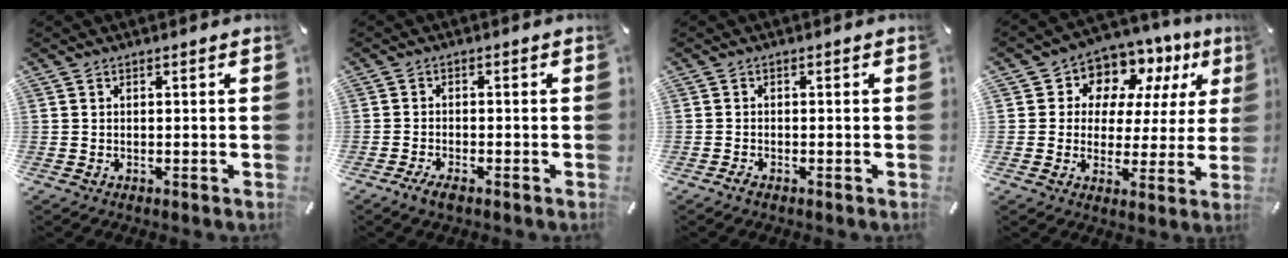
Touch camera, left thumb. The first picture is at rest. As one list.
[{"total": 2.6, "force": [-2.0, 0.6, 1.6], "torque": [-0.039, 0.003, -0.040]}, {"total": 1.0, "force": [-0.9, 0.3, 0.4], "torque": [-0.010, 0.000, -0.017]}, {"total": 8.9, "force": [6.1, 6.4, 1.4], "torque": [-0.038, -0.061, 0.113]}]